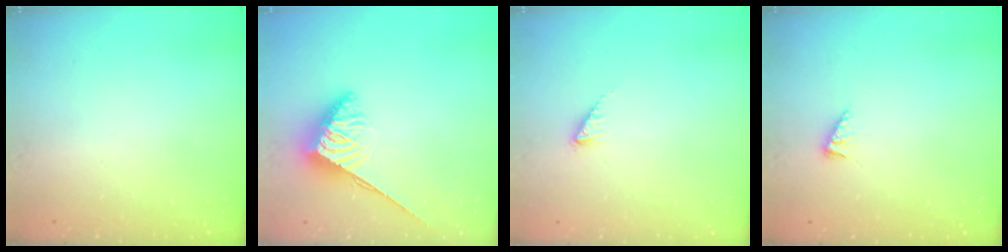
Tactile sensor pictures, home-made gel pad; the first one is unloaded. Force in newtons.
{"total": 3.9, "press": 3.9, "slide": 0.5}
{"total": 0.8, "press": 0.8, "slide": 0.1}
{"total": 1.8, "press": 1.8, "slide": 0.4}